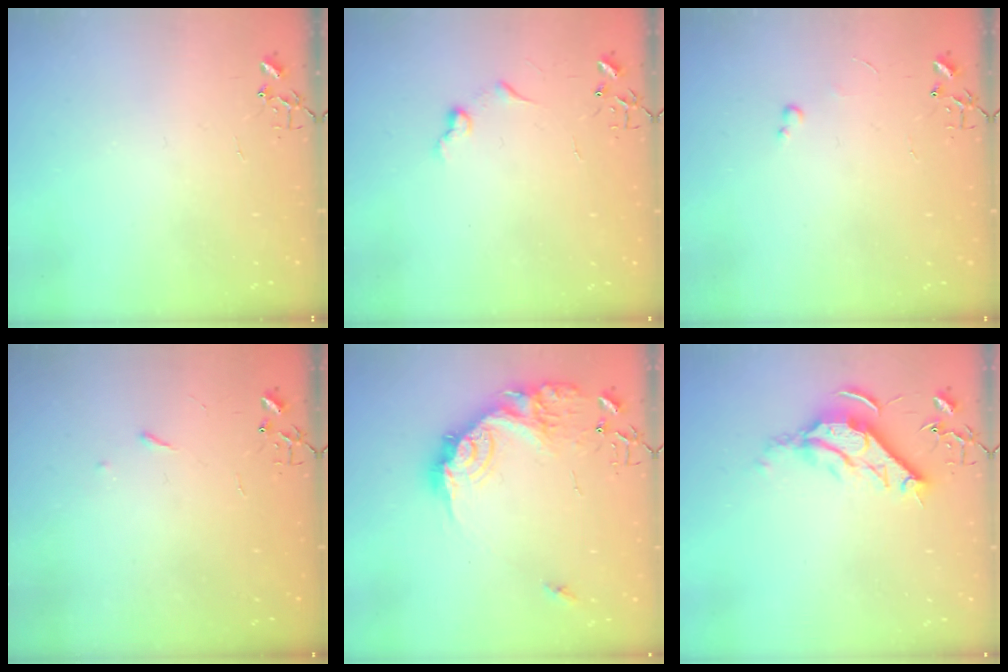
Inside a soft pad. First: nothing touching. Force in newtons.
{"total": 6.3, "press": 6.3, "slide": 0.5}
{"total": 2.4, "press": 2.3, "slide": 0.4}
{"total": 2.9, "press": 2.8, "slide": 0.5}
{"total": 19.2, "press": 19.2, "slide": 1.0}
{"total": 11.7, "press": 11.6, "slide": 1.3}